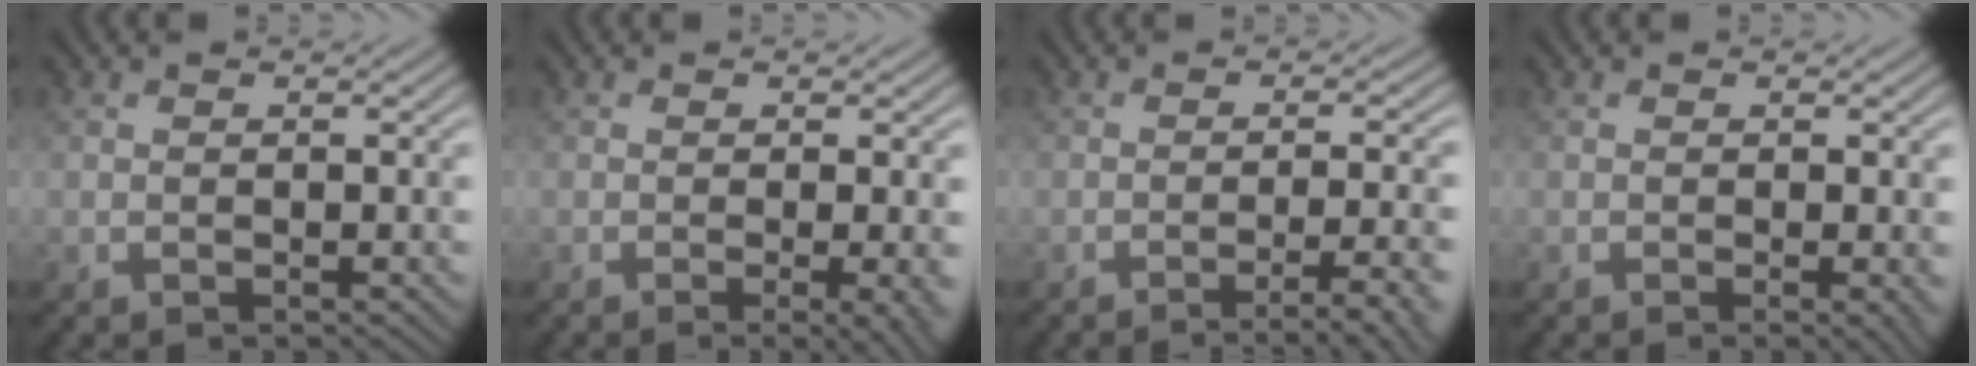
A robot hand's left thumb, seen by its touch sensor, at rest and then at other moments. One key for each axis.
{"total": 4.4, "fx": -0.9, "fy": 1.1, "fz": 4.2, "tx": -0.059, "ty": -0.002, "tz": -0.014}
{"total": 6.6, "fx": -3.7, "fy": 1.2, "fz": 5.3, "tx": -0.070, "ty": 0.009, "tz": -0.057}
{"total": 1.8, "fx": -0.3, "fy": 0.2, "fz": 1.7, "tx": -0.026, "ty": 0.000, "tz": -0.009}